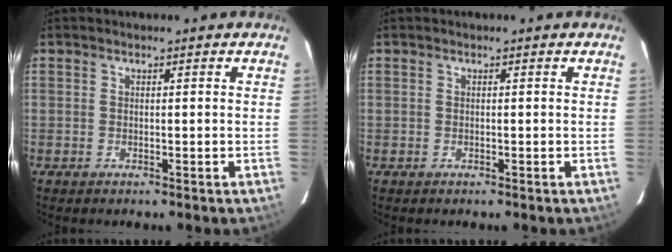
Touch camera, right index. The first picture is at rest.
{"total": 0.0}